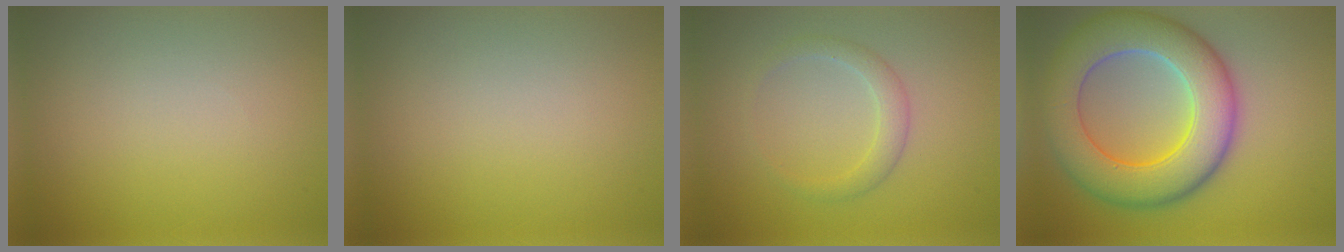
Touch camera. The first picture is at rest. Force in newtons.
{"total": 0.0}
{"total": 1.9, "press": 1.9, "slide": 0.1}
{"total": 10.2, "press": 10.2, "slide": 0.6}